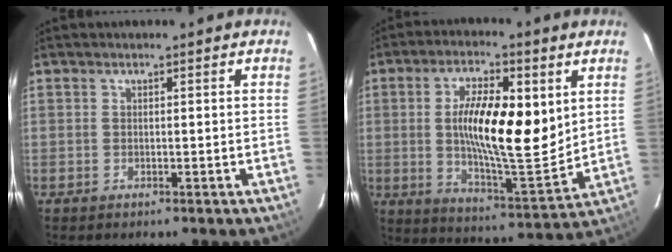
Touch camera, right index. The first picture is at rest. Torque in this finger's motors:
{"motor_torque": [0.63, 0.11, 0.98, 0.21]}